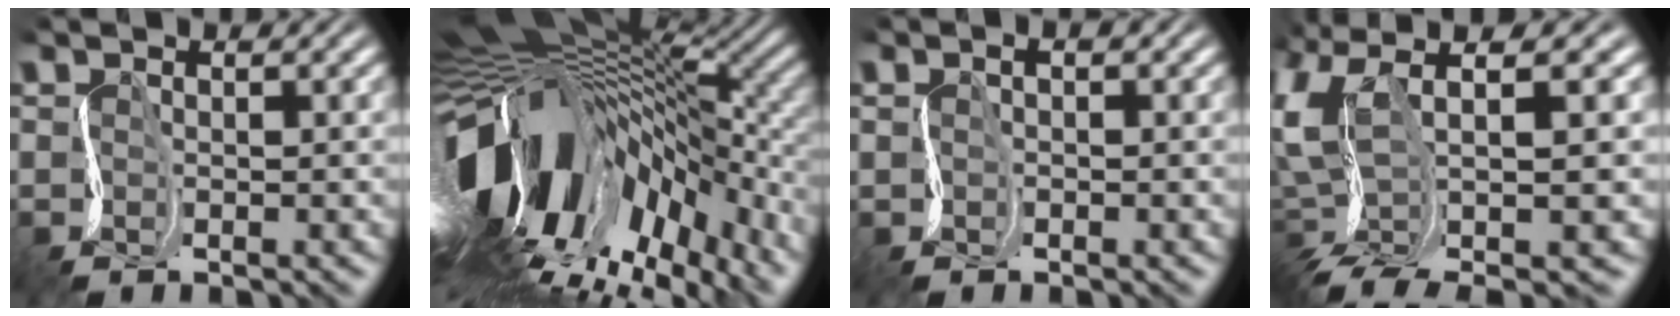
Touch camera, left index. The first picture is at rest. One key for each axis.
{"total": 16.2, "fx": -2.9, "fy": 8.2, "fz": 13.7, "tx": -0.235, "ty": 0.009, "tz": -0.045}
{"total": 1.2, "fx": 0.4, "fy": 0.8, "fz": 0.8, "tx": -0.004, "ty": 0.009, "tz": 0.004}
{"total": 8.3, "fx": -0.7, "fy": 3.8, "fz": 7.3, "tx": -0.156, "ty": 0.001, "tz": -0.012}